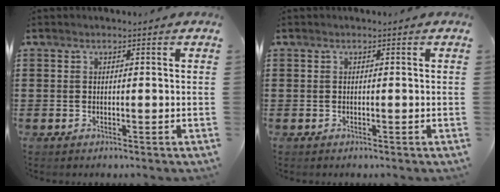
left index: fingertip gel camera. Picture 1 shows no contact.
{"total": 0.0}